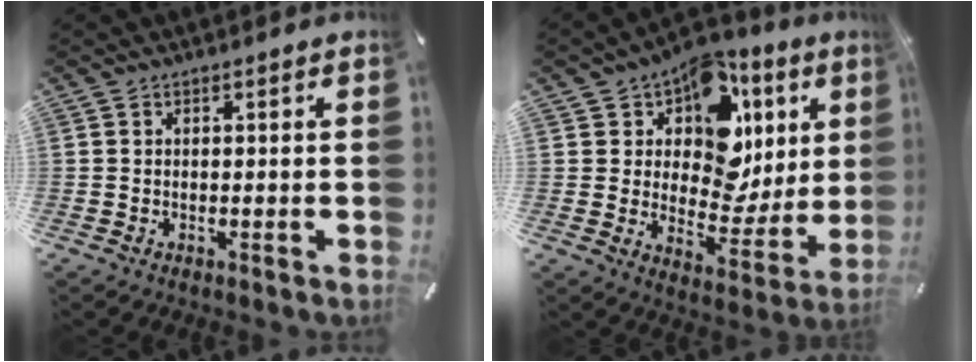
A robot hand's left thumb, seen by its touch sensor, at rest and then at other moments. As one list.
[{"total": 13.9, "force": [6.5, 9.9, 7.2], "torque": [-0.091, -0.063, 0.115]}]